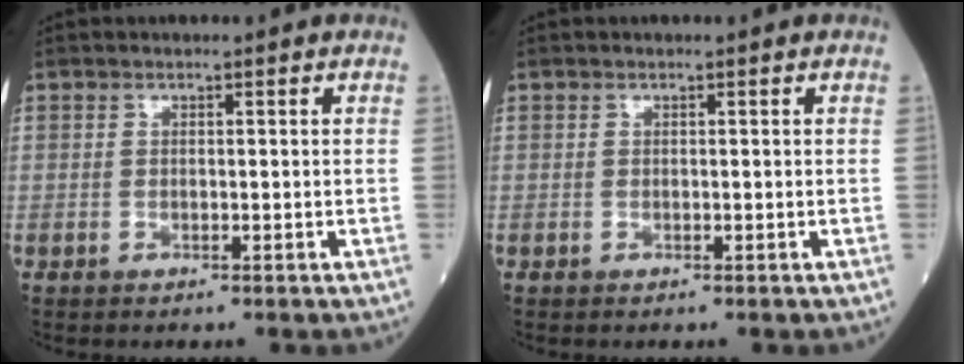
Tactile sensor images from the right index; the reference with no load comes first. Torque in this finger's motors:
{"motor_torque": [0.00, 0.00, 0.00, 0.00]}